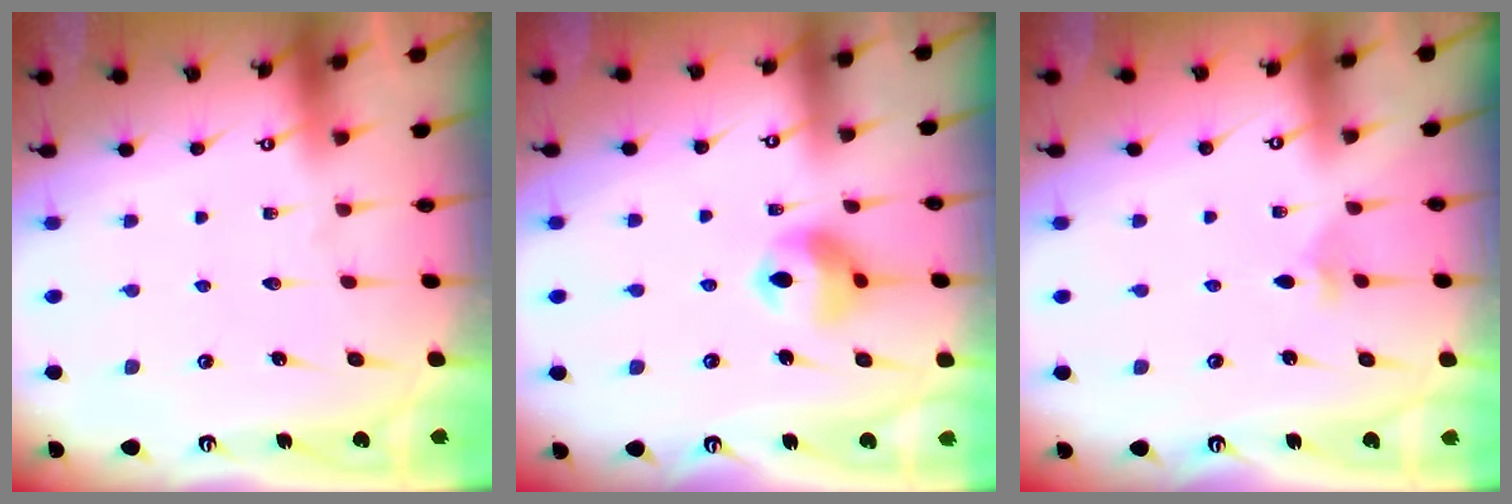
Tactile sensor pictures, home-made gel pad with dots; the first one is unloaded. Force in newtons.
{"total": 10.3, "press": 10.2, "slide": 1.3}
{"total": 1.9, "press": 1.9, "slide": 0.3}